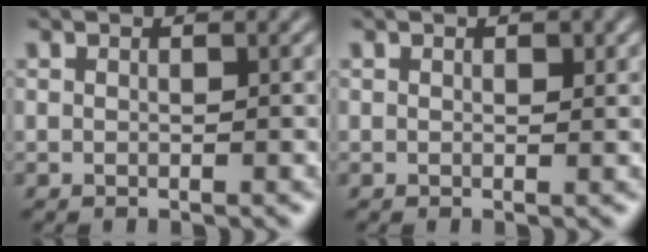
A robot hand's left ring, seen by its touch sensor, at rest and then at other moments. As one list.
[{"total": 0.8, "force": [0.3, 0.4, 0.6], "torque": [-0.005, -0.001, 0.003]}]